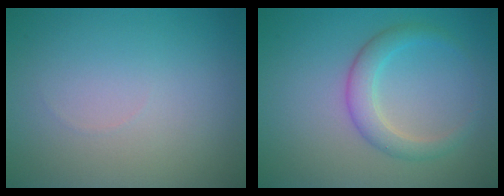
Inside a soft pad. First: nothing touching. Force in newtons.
{"total": 2.7, "press": 2.7, "slide": 0.1}